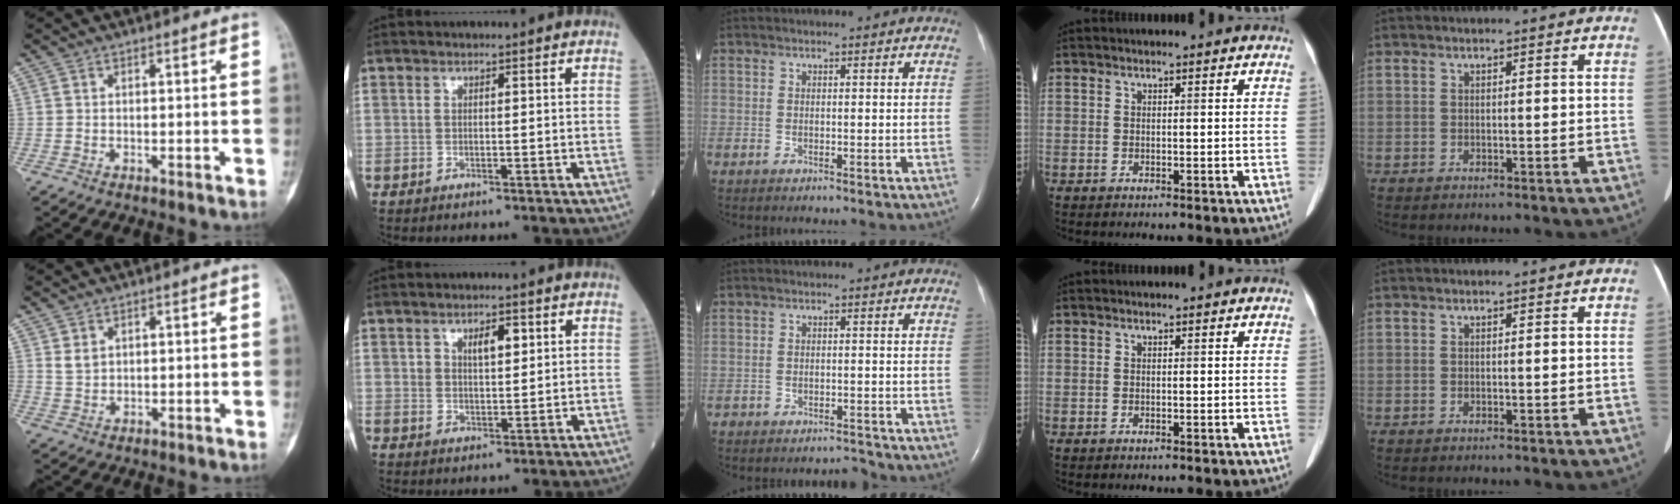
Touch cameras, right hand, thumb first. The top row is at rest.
{"thumb": {"total": 2.3, "force": [1.2, 1.6, 1.2], "torque": [-0.019, -0.007, 0.030]}, "index": {"total": 3.9, "force": [1.8, 1.8, 3.0], "torque": [-0.048, 0.001, 0.031]}, "middle": {"total": 2.1, "force": [-2.1, 0.4, -0.4], "torque": [0.010, -0.007, -0.031]}}